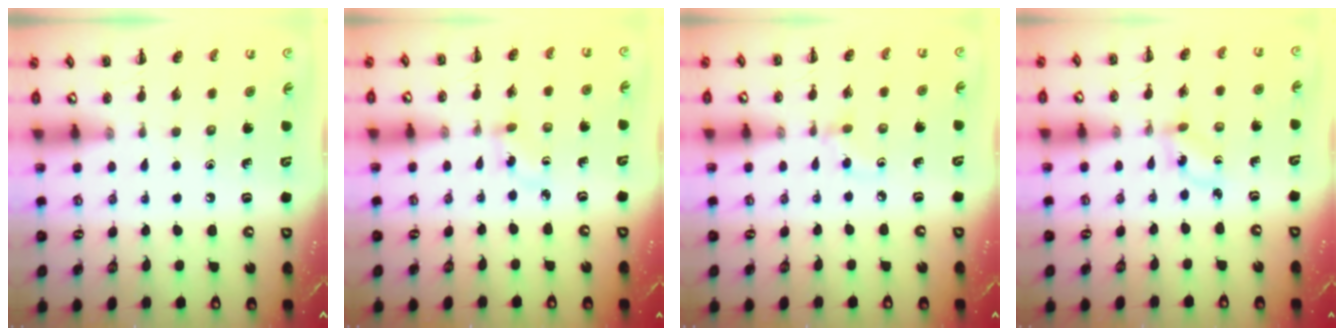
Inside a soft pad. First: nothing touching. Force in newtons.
{"total": 2.5, "press": 2.3, "slide": 1.1}
{"total": 2.6, "press": 2.3, "slide": 1.1}
{"total": 0.9, "press": 0.8, "slide": 0.5}